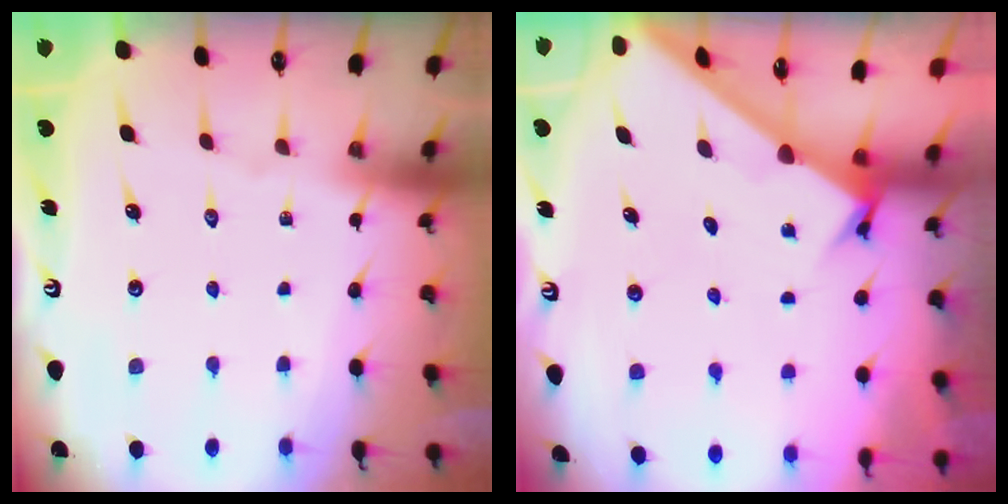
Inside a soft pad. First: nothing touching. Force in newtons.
{"total": 1.9, "press": 1.9, "slide": 0.2}